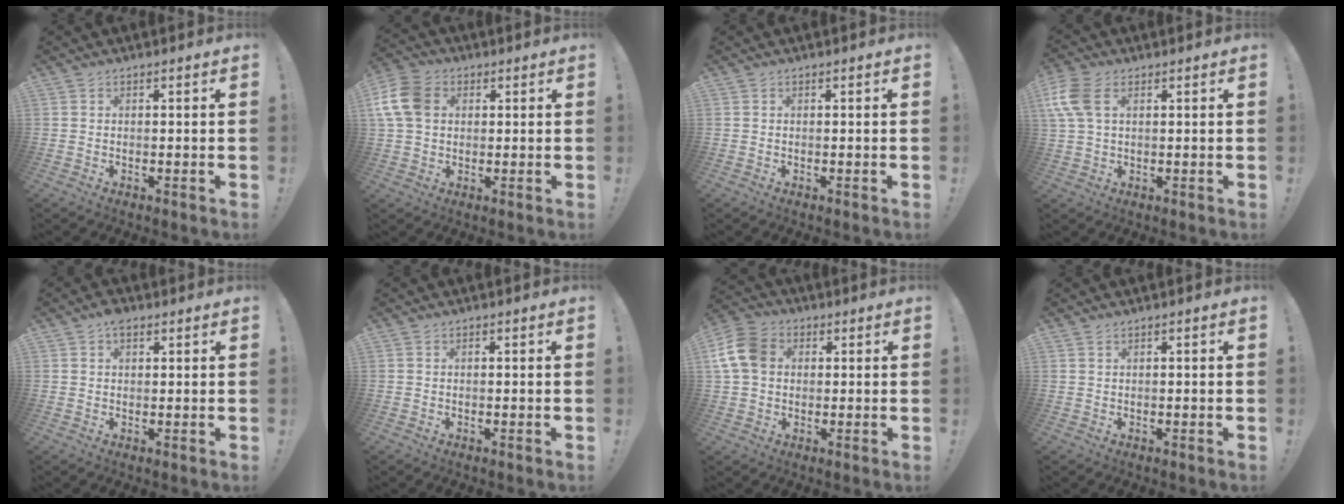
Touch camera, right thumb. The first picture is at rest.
{"total": 11.8, "force": [2.8, 8.9, 7.2], "torque": [-0.148, 0.005, 0.058]}
{"total": 0.0}
{"total": 8.7, "force": [3.0, 5.1, 6.4], "torque": [-0.141, -0.002, 0.056]}
{"total": 3.4, "force": [1.9, 2.1, 1.9], "torque": [-0.025, -0.003, 0.032]}
{"total": 0.0}
{"total": 11.7, "force": [2.1, 9.1, 7.0], "torque": [-0.137, 0.010, 0.046]}
{"total": 0.6, "force": [0.3, 0.0, 0.6], "torque": [-0.011, 0.000, 0.005]}